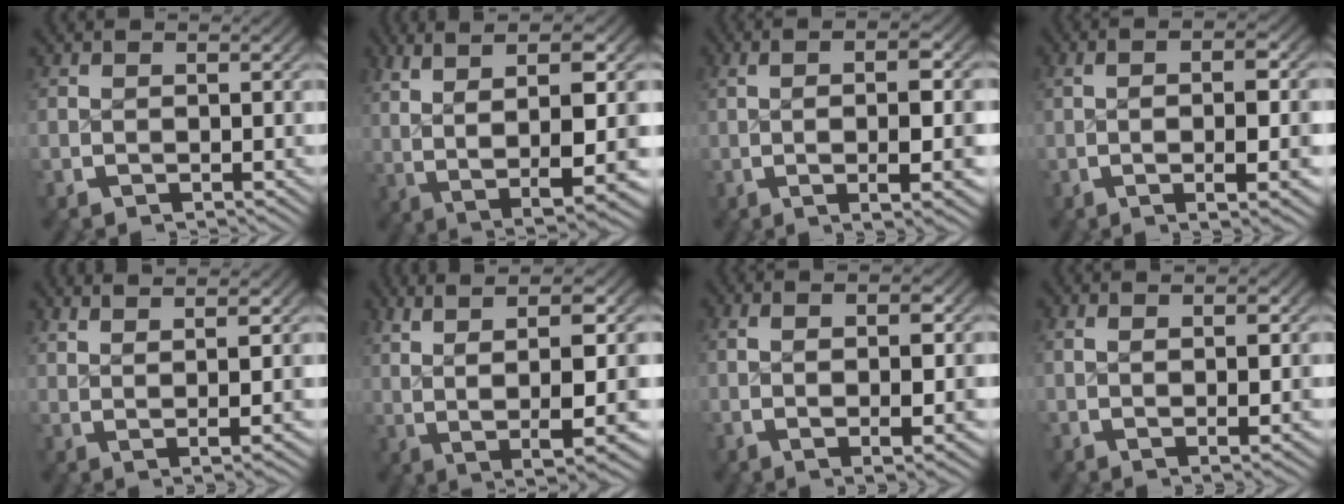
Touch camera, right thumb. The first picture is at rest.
{"total": 14.7, "force": [1.4, 7.4, 12.7], "torque": [-0.213, -0.019, 0.038]}
{"total": 7.6, "force": [-0.3, 2.0, 7.3], "torque": [-0.101, 0.001, -0.003]}
{"total": 6.6, "force": [-0.5, 1.7, 6.4], "torque": [-0.088, 0.002, -0.008]}
{"total": 4.3, "force": [2.8, 0.5, 3.2], "torque": [-0.044, 0.002, 0.055]}
{"total": 13.3, "force": [1.8, 6.0, 11.8], "torque": [-0.187, -0.006, 0.038]}
{"total": 4.8, "force": [0.4, 1.5, 4.5], "torque": [-0.065, -0.001, 0.009]}
{"total": 2.9, "force": [0.7, 0.7, 2.8], "torque": [-0.038, -0.001, 0.016]}